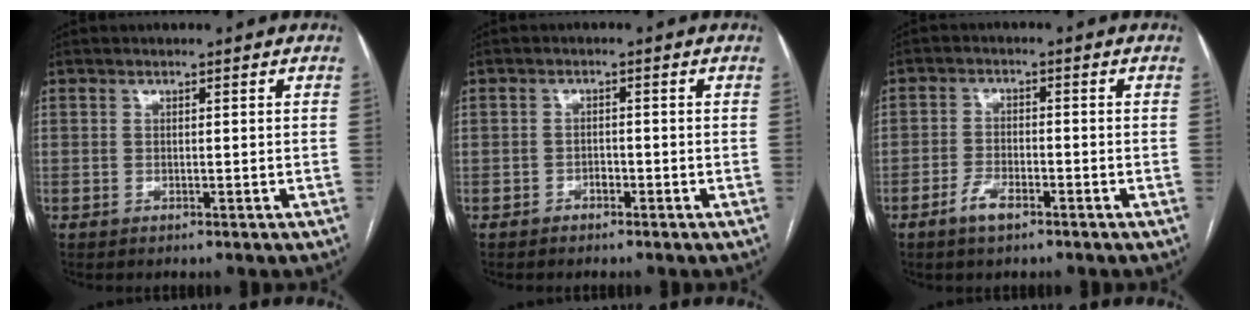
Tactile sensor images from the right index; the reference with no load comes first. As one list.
[{"total": 1.8, "force": [-1.2, 1.3, -0.1], "torque": [0.007, 0.008, -0.026]}, {"total": 3.6, "force": [-2.3, 1.4, 2.3], "torque": [-0.047, 0.003, -0.043]}]